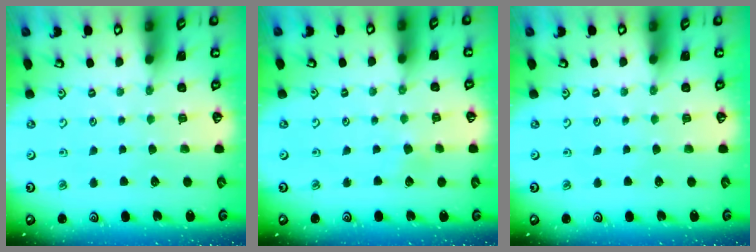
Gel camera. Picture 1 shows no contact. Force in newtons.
{"total": 2.8, "press": 2.8, "slide": 0.3}
{"total": 0.0}